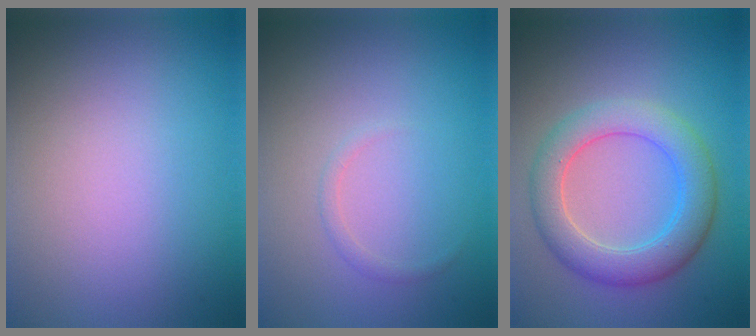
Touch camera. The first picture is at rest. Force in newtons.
{"total": 0.7, "press": 0.7, "slide": 0.0}
{"total": 5.0, "press": 5.0, "slide": 0.0}